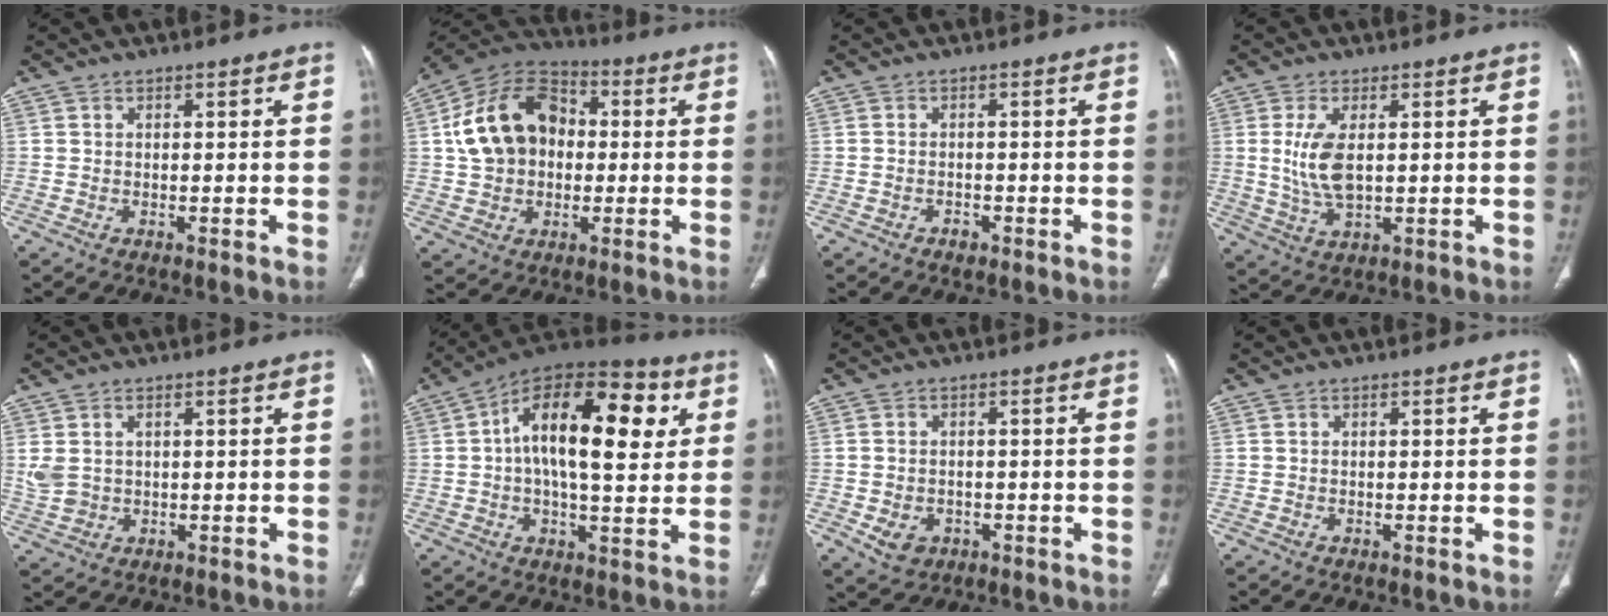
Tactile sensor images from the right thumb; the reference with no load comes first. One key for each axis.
{"total": 16.4, "fx": 1.3, "fy": 12.3, "fz": 10.8, "tx": -0.165, "ty": 0.027, "tz": 0.013}
{"total": 2.0, "fx": -1.3, "fy": 1.4, "fz": 0.7, "tx": -0.011, "ty": 0.010, "tz": -0.017}
{"total": 7.7, "fx": 1.0, "fy": 3.6, "fz": 6.7, "tx": -0.144, "ty": -0.010, "tz": 0.027}
{"total": 4.7, "fx": 1.2, "fy": 3.4, "fz": 3.0, "tx": -0.070, "ty": 0.001, "tz": 0.034}
{"total": 21.8, "fx": 4.6, "fy": 10.0, "fz": 18.8, "tx": -0.267, "ty": 0.016, "tz": 0.054}
{"total": 4.5, "fx": -1.4, "fy": 3.7, "fz": 2.3, "tx": -0.031, "ty": 0.007, "tz": -0.009}
{"total": 0.0}